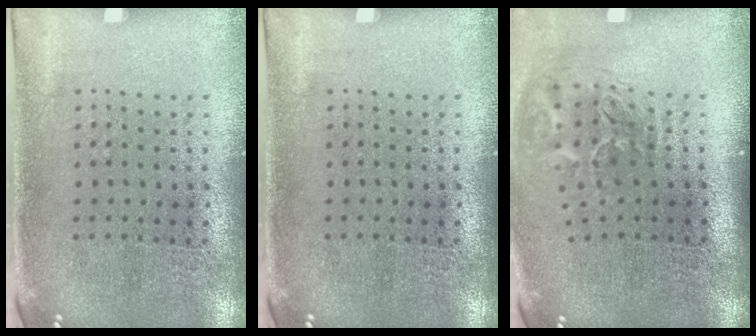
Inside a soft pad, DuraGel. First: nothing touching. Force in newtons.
{"total": 0.0}
{"total": 2.0, "press": 1.3, "slide": 1.5}